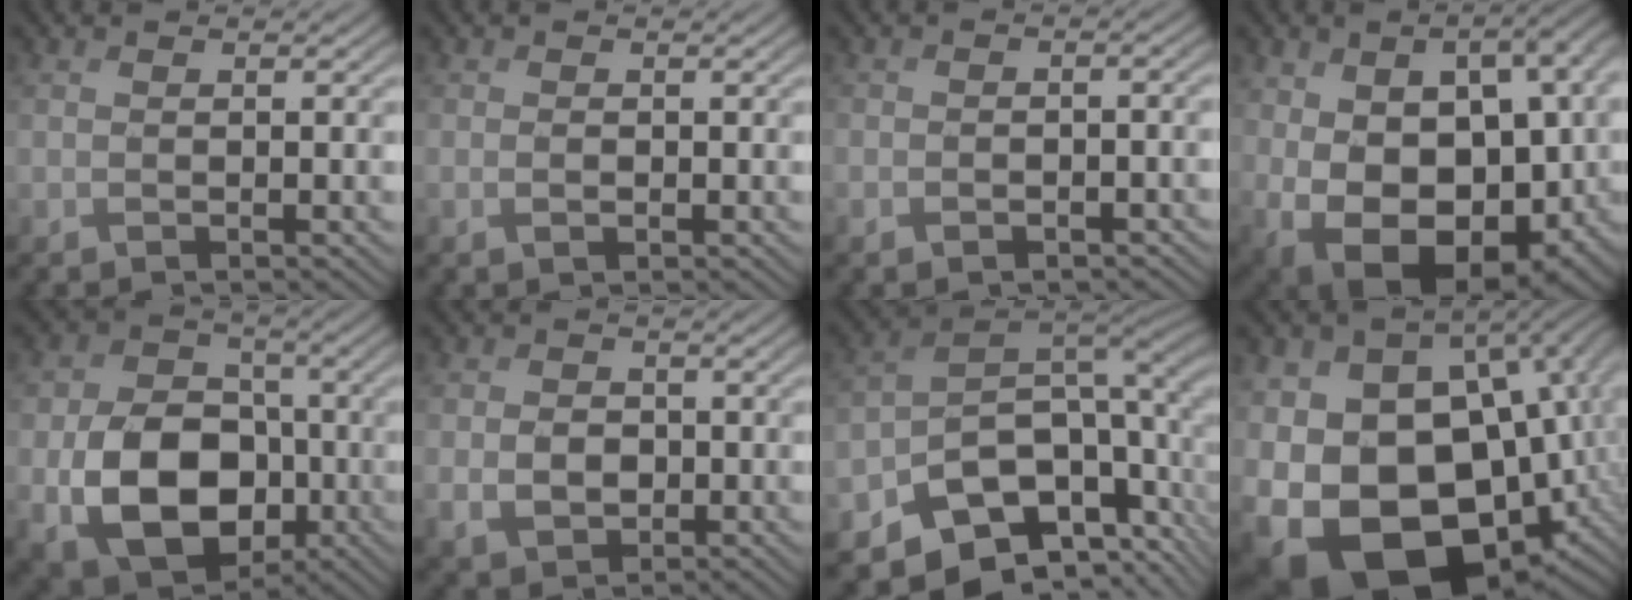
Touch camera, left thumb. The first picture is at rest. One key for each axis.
{"total": 0.6, "fx": -0.3, "fy": 0.4, "fz": 0.3, "tx": -0.005, "ty": -0.003, "tz": -0.005}
{"total": 2.1, "fx": -1.3, "fy": 1.3, "fz": 0.9, "tx": -0.014, "ty": -0.006, "tz": -0.021}
{"total": 20.1, "fx": -1.2, "fy": 13.2, "fz": 15.1, "tx": -0.237, "ty": -0.058, "tz": 0.039}
{"total": 12.5, "fx": -3.2, "fy": 9.3, "fz": 7.7, "tx": -0.158, "ty": -0.023, "tz": -0.061}
{"total": 3.9, "fx": -0.7, "fy": 3.2, "fz": 2.2, "tx": -0.050, "ty": -0.011, "tz": -0.008}
{"total": 13.1, "fx": -6.1, "fy": 8.9, "fz": 7.5, "tx": -0.151, "ty": -0.034, "tz": -0.098}
{"total": 22.4, "fx": -5.5, "fy": 15.3, "fz": 15.4, "tx": -0.293, "ty": -0.029, "tz": -0.069}